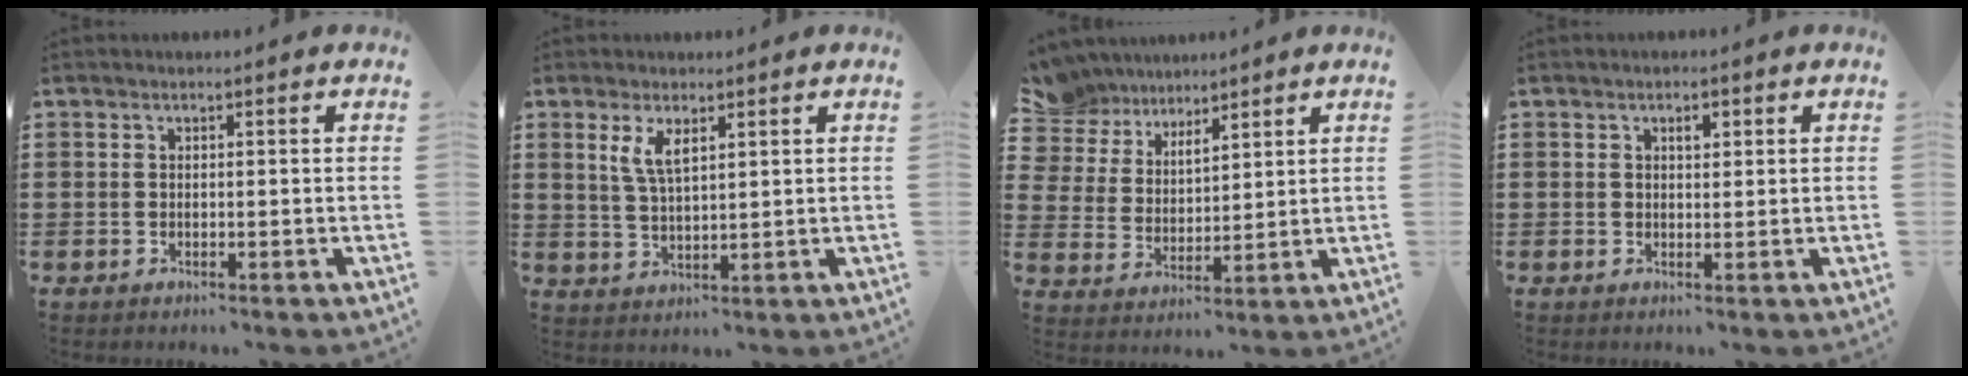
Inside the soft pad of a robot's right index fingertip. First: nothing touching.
{"total": 4.2, "force": [2.0, 1.5, 3.3], "torque": [-0.073, 0.005, 0.034]}
{"total": 6.5, "force": [6.0, 2.5, 0.0], "torque": [-0.034, -0.020, 0.115]}
{"total": 1.4, "force": [0.6, 0.7, 1.1], "torque": [-0.014, 0.004, 0.009]}